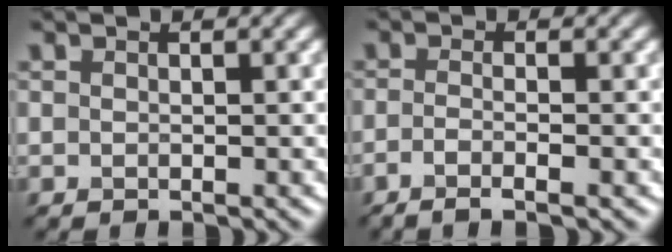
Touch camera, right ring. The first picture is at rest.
{"total": 2.8, "force": [-1.3, 0.8, 2.4], "torque": [-0.035, -0.009, -0.027]}